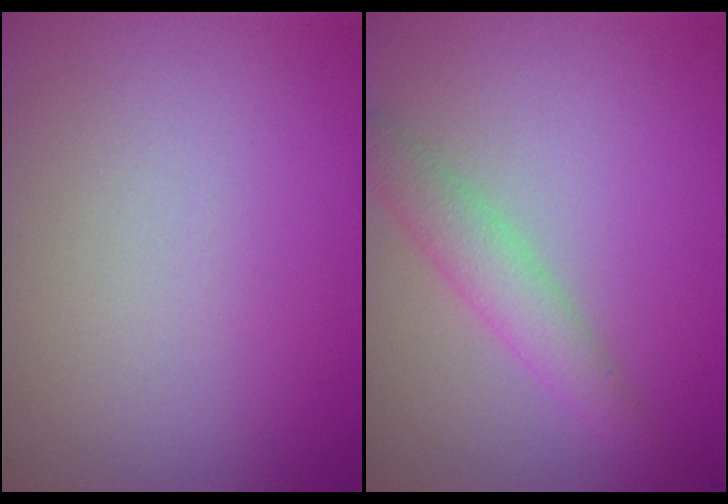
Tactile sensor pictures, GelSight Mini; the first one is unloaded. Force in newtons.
{"total": 2.8, "press": 2.8, "slide": 0.1}